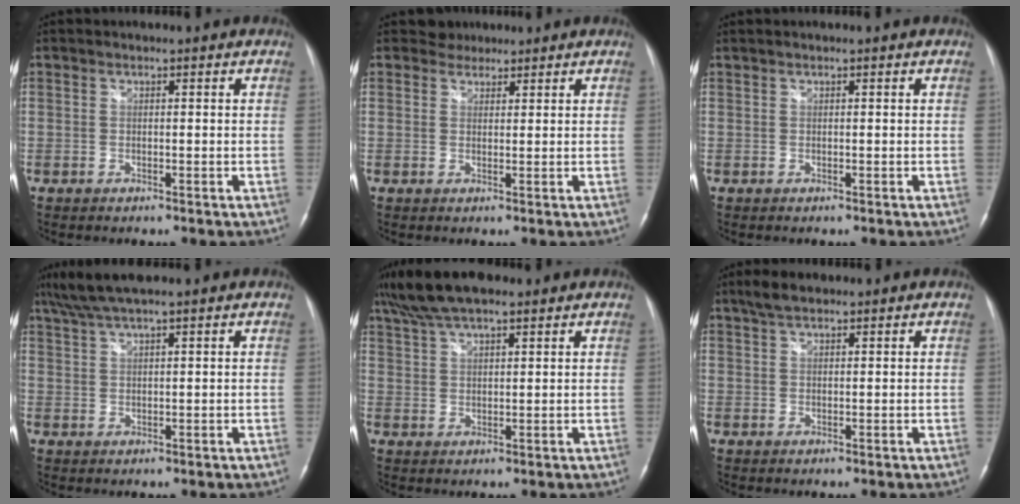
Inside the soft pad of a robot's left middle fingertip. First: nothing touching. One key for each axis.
{"total": 2.2, "fx": 1.9, "fy": 1.1, "fz": -0.5, "tx": 0.010, "ty": 0.006, "tz": 0.027}
{"total": 0.0}
{"total": 6.0, "fx": 4.8, "fy": 0.0, "fz": 3.6, "tx": -0.073, "ty": 0.033, "tz": 0.092}
{"total": 9.9, "fx": 7.7, "fy": 2.3, "fz": 5.7, "tx": -0.109, "ty": 0.036, "tz": 0.140}
{"total": 3.2, "fx": 2.5, "fy": 1.1, "fz": 1.7, "tx": -0.039, "ty": 0.011, "tz": 0.047}